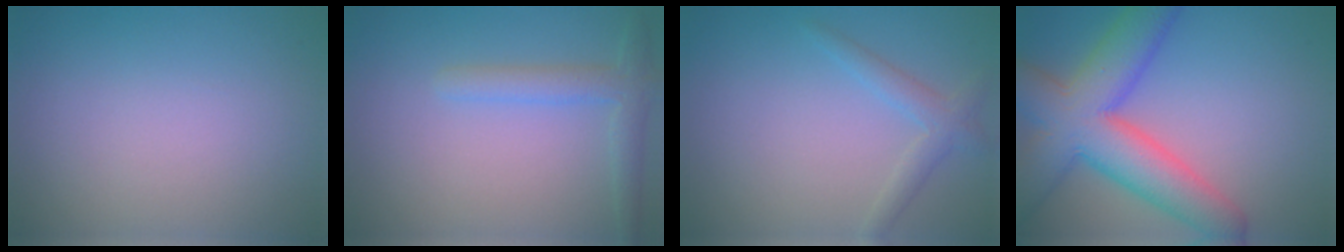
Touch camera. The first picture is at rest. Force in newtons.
{"total": 2.6, "press": 2.6, "slide": 0.2}
{"total": 2.0, "press": 2.0, "slide": 0.2}
{"total": 10.1, "press": 10.1, "slide": 0.5}